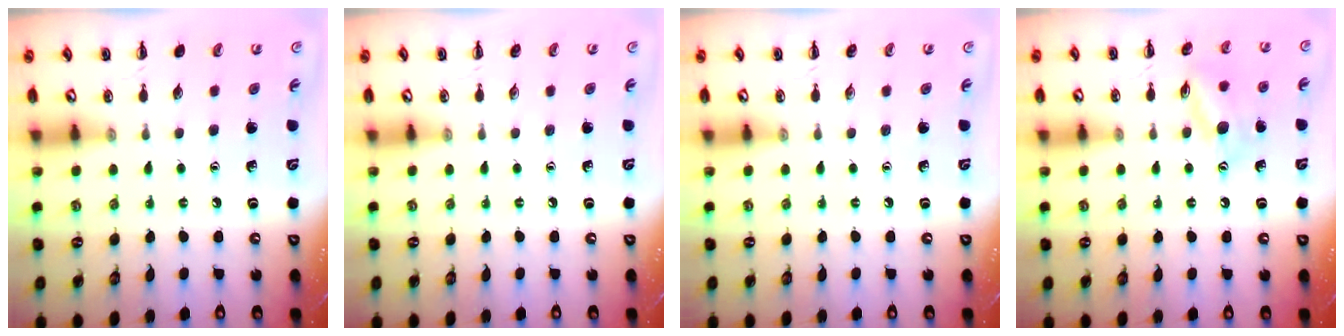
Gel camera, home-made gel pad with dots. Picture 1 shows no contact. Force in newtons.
{"total": 0.0}
{"total": 0.0}
{"total": 11.2, "press": 11.1, "slide": 0.9}